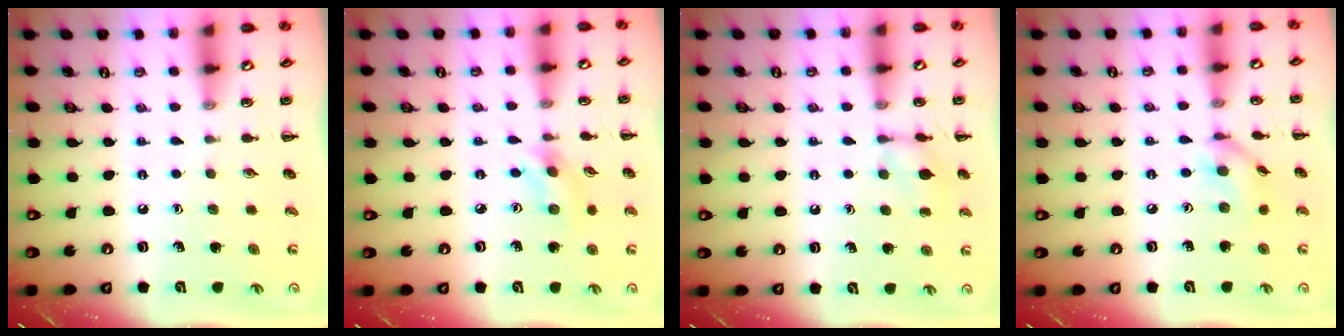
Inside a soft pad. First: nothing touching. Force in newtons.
{"total": 2.9, "press": 2.9, "slide": 0.7}
{"total": 9.2, "press": 9.2, "slide": 0.9}
{"total": 8.4, "press": 8.3, "slide": 0.7}